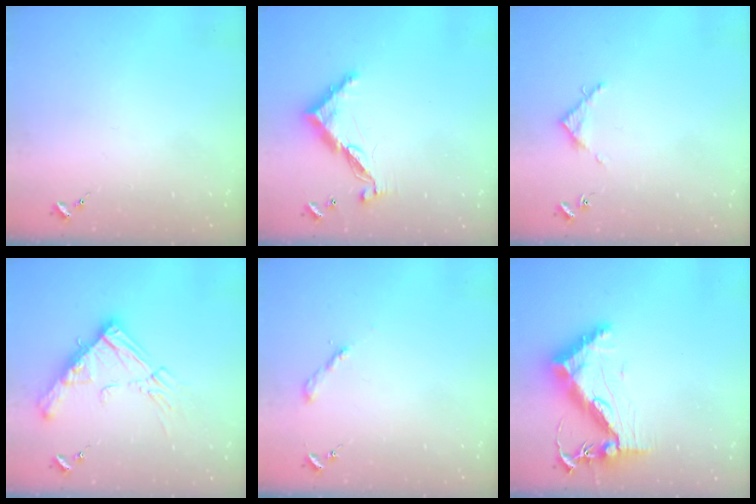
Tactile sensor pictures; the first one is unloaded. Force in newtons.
{"total": 9.9, "press": 9.9, "slide": 0.2}
{"total": 4.0, "press": 4.0, "slide": 0.5}
{"total": 16.4, "press": 16.4, "slide": 1.8}
{"total": 2.0, "press": 2.0, "slide": 0.2}
{"total": 13.5, "press": 13.4, "slide": 1.2}